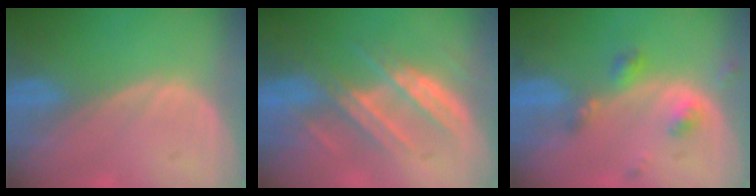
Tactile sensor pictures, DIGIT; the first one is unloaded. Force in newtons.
{"total": 7.4, "press": 7.2, "slide": 1.9}
{"total": 4.6, "press": 4.1, "slide": 2.0}